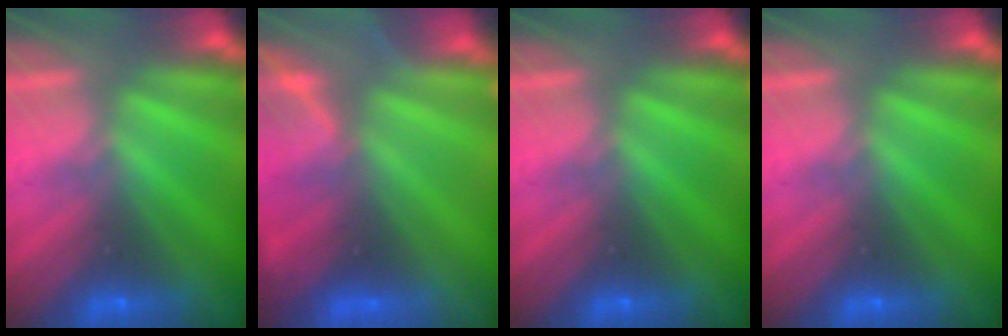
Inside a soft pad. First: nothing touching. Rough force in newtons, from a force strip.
{"total": 5.3}
{"total": 0.0}
{"total": 0.0}